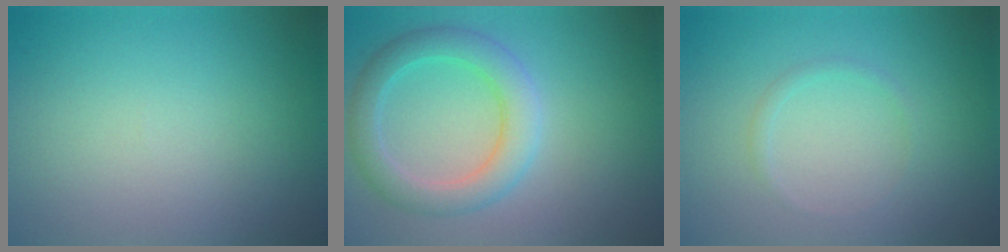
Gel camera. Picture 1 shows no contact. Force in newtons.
{"total": 4.0, "press": 4.0, "slide": 0.2}
{"total": 0.7, "press": 0.7, "slide": 0.0}